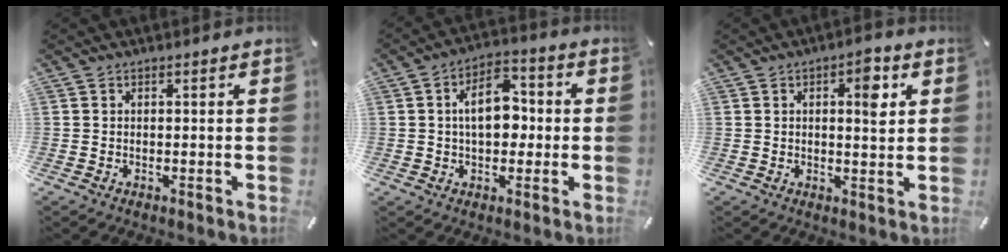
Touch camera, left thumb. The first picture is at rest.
{"total": 10.0, "force": [0.4, 6.5, 7.6], "torque": [-0.109, 0.002, 0.001]}
{"total": 6.2, "force": [2.1, 2.5, 5.2], "torque": [-0.060, -0.013, 0.025]}